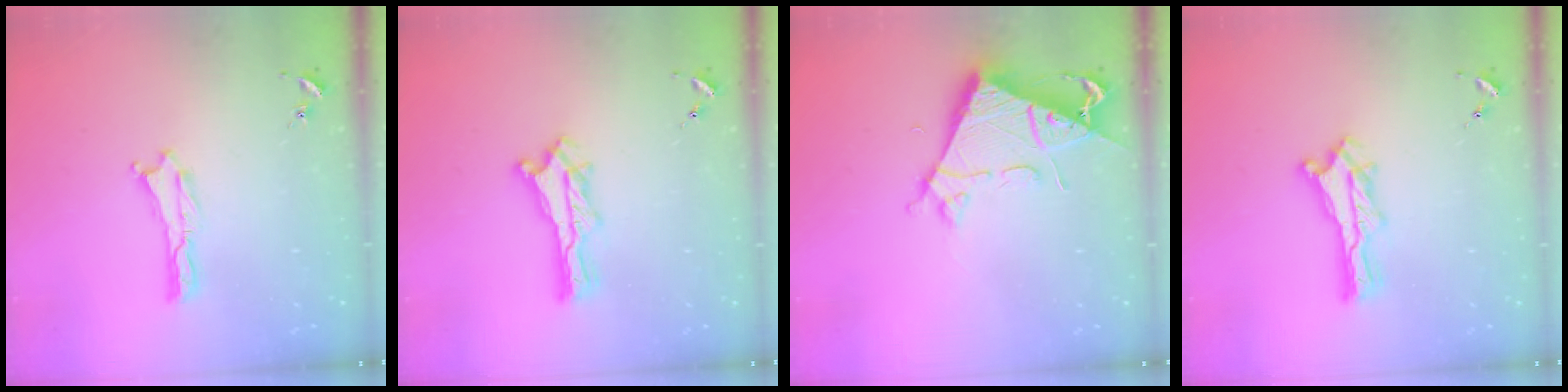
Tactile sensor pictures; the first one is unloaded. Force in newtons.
{"total": 1.4, "press": 1.4, "slide": 0.2}
{"total": 7.2, "press": 7.2, "slide": 0.7}
{"total": 1.4, "press": 1.4, "slide": 0.2}